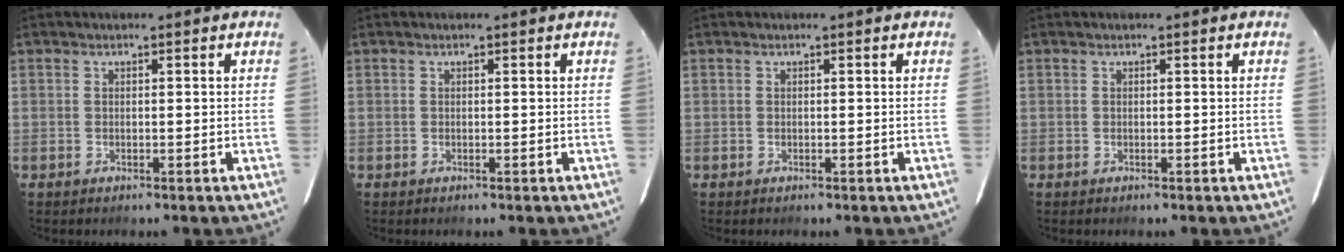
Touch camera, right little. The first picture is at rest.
{"total": 0.0}
{"total": 0.0}
{"total": 0.0}